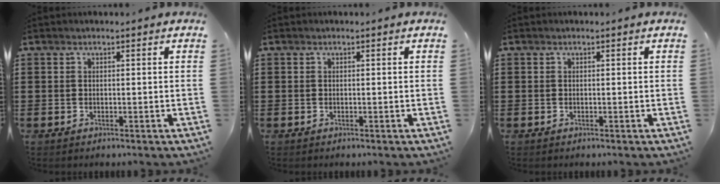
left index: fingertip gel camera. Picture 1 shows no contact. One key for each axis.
{"total": 0.0}
{"total": 0.0}